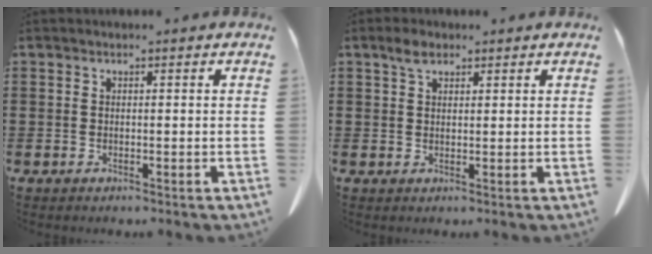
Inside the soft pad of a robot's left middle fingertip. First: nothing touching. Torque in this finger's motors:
{"motor_torque": [0.94, 1.19, 0.16, 0.06]}